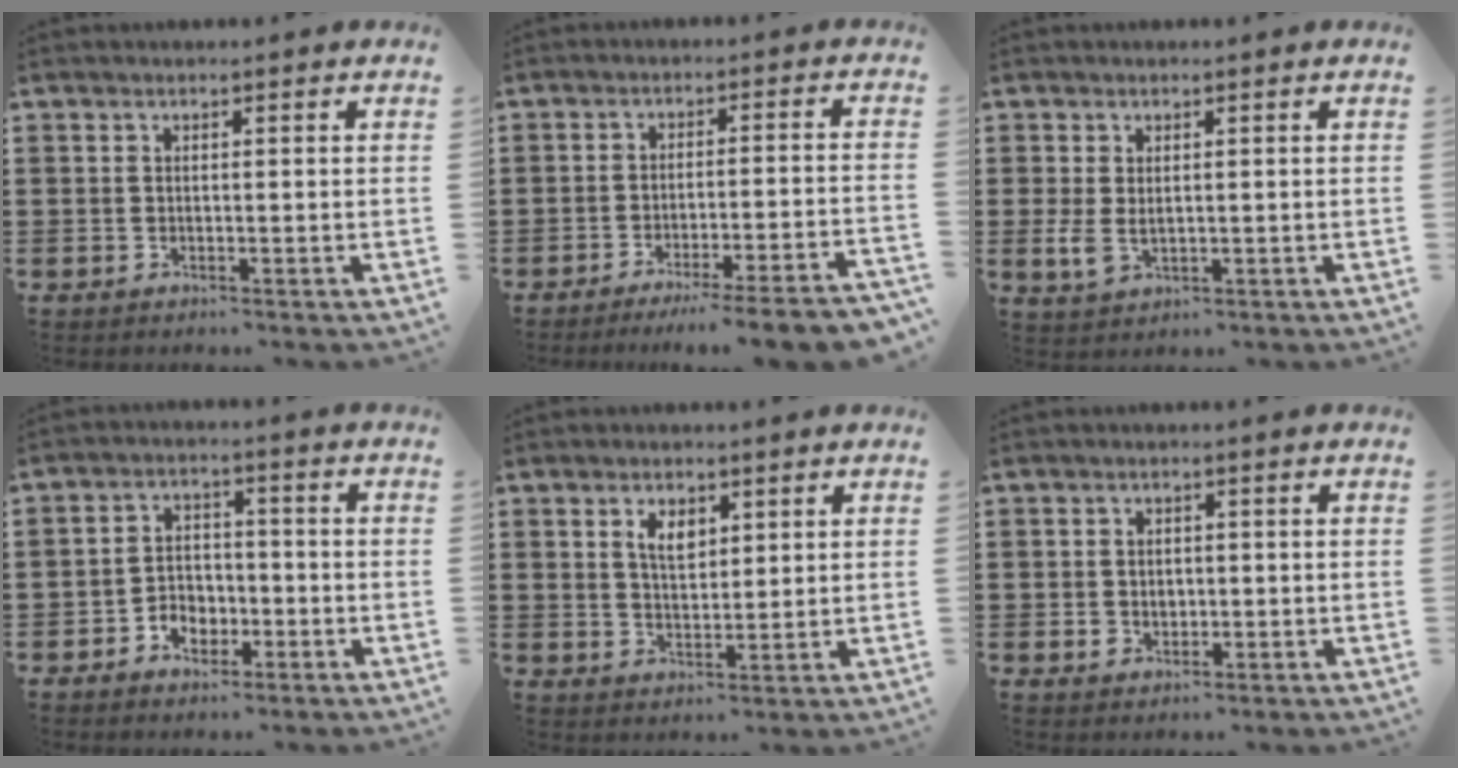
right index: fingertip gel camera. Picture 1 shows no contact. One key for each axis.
{"total": 5.2, "fx": -4.2, "fy": -0.6, "fz": 2.9, "tx": -0.044, "ty": -0.017, "tz": -0.078}
{"total": 2.8, "fx": 0.2, "fy": 1.7, "fz": 2.2, "tx": -0.060, "ty": -0.003, "tz": 0.002}
{"total": 3.9, "fx": -2.2, "fy": 2.9, "fz": 1.3, "tx": -0.030, "ty": 0.009, "tz": -0.046}
{"total": 3.6, "fx": 1.9, "fy": 2.0, "fz": 2.4, "tx": -0.047, "ty": 0.004, "tz": 0.032}
{"total": 1.9, "fx": -0.1, "fy": 1.7, "fz": 0.7, "tx": -0.019, "ty": 0.006, "tz": -0.004}